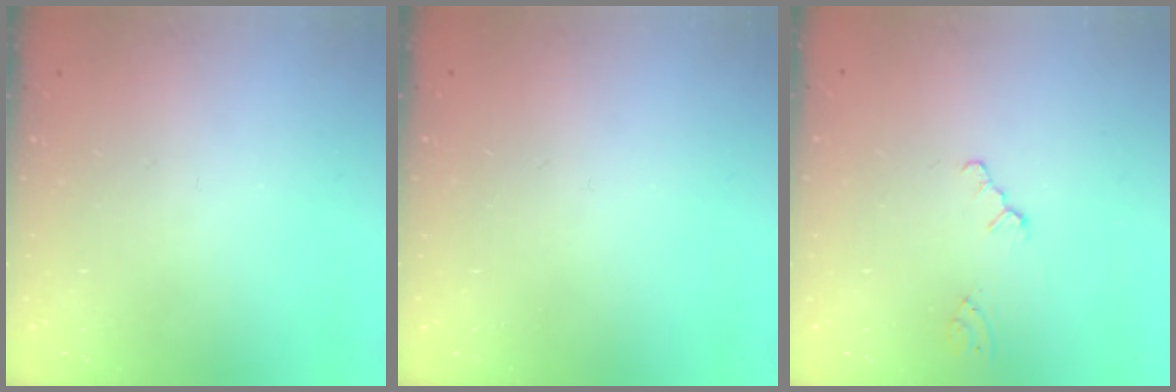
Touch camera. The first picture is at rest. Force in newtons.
{"total": 0.0}
{"total": 0.0}